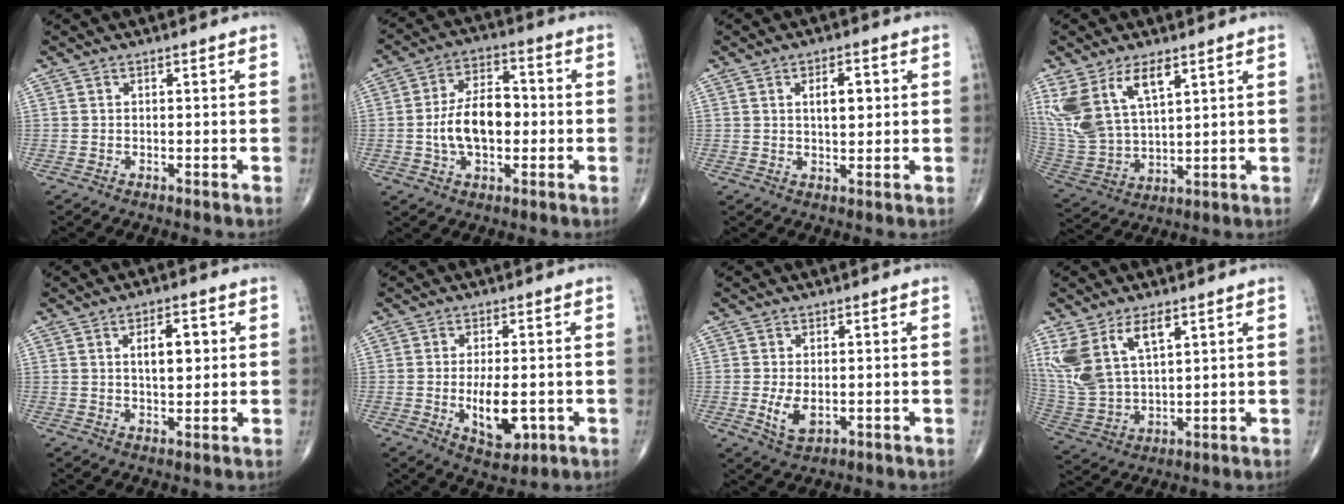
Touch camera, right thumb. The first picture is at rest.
{"total": 11.7, "force": [-1.1, 6.7, 9.5], "torque": [-0.153, 0.024, -0.023]}
{"total": 5.0, "force": [1.2, 2.4, 4.2], "torque": [-0.055, -0.003, 0.019]}
{"total": 14.4, "force": [7.3, 6.9, 10.4], "torque": [-0.210, -0.022, 0.159]}
{"total": 6.4, "force": [1.6, 3.1, 5.4], "torque": [-0.068, -0.005, 0.025]}
{"total": 8.6, "force": [-1.6, 4.0, 7.4], "torque": [-0.109, -0.009, -0.018]}
{"total": 4.8, "force": [-0.6, 2.6, 3.9], "torque": [-0.074, -0.011, -0.005]}
{"total": 13.2, "force": [6.5, 6.4, 9.5], "torque": [-0.197, -0.018, 0.143]}